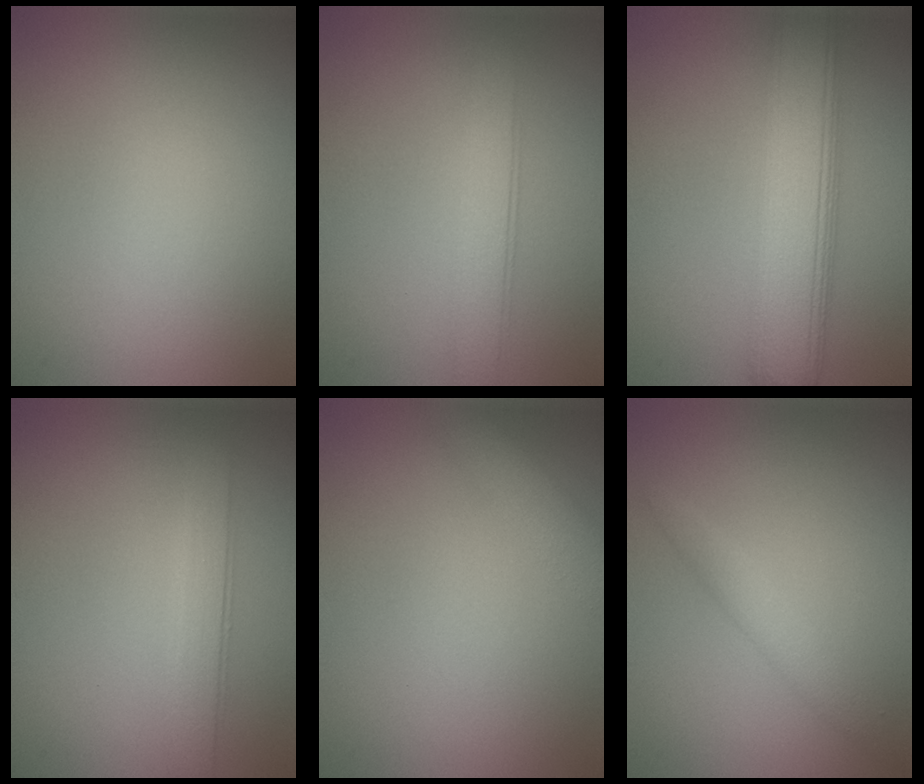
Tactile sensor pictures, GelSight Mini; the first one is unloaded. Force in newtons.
{"total": 3.0, "press": 3.0, "slide": 0.1}
{"total": 7.8, "press": 7.8, "slide": 0.1}
{"total": 2.8, "press": 2.8, "slide": 0.3}
{"total": 3.4, "press": 3.4, "slide": 0.1}
{"total": 2.0, "press": 2.0, "slide": 0.0}